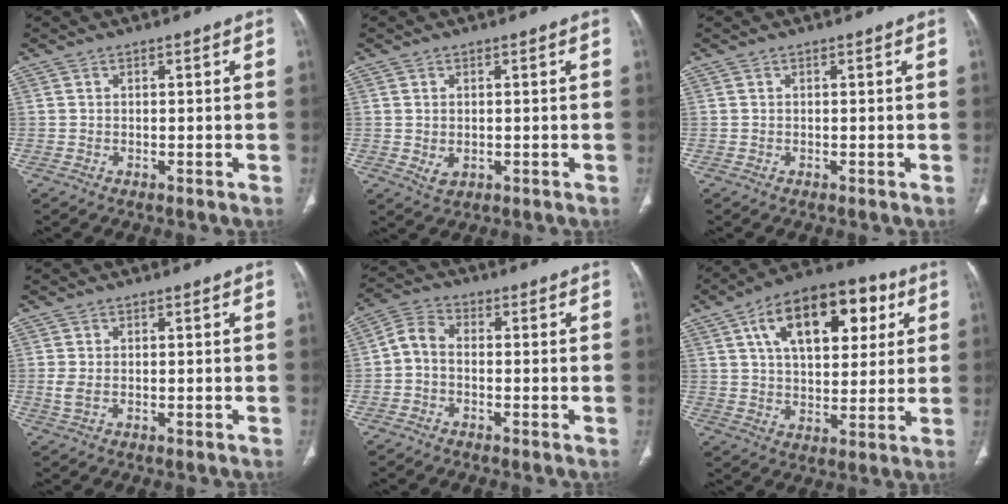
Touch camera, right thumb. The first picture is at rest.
{"total": 2.5, "force": [-0.2, 1.7, 1.8], "torque": [-0.033, -0.005, 0.006]}
{"total": 0.0}
{"total": 2.0, "force": [-0.2, 0.9, 1.8], "torque": [-0.052, -0.001, 0.001]}
{"total": 4.6, "force": [-0.9, 3.1, 3.2], "torque": [-0.052, 0.022, -0.031]}
{"total": 20.0, "force": [7.5, 10.8, 15.0], "torque": [-0.190, 0.003, 0.113]}